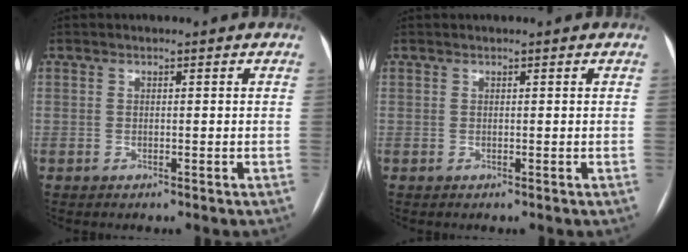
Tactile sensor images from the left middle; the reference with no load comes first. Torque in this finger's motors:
{"motor_torque": [-0.02, -0.21, 0.00, 0.00]}